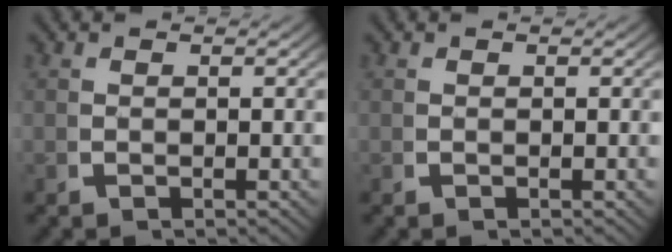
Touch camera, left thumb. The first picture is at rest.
{"total": 0.0}